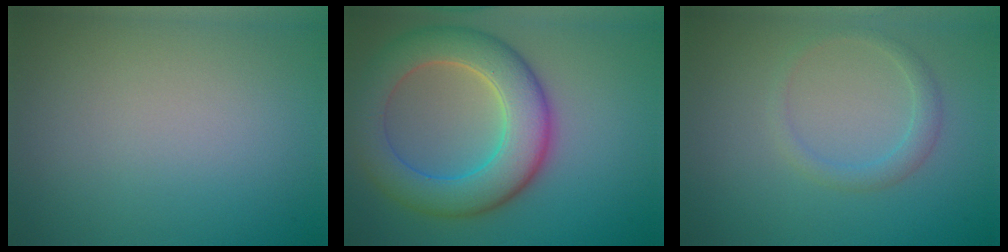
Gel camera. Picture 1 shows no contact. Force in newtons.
{"total": 8.3, "press": 8.3, "slide": 0.4}
{"total": 1.7, "press": 1.7, "slide": 0.1}